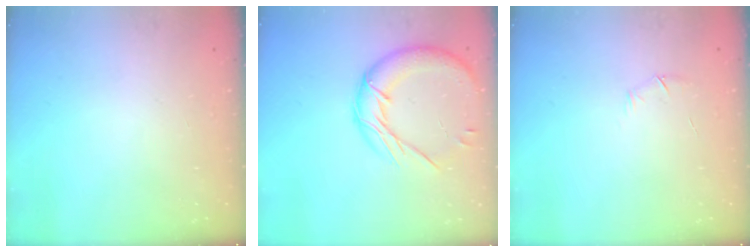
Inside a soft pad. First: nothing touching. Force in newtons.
{"total": 15.4, "press": 15.4, "slide": 1.3}
{"total": 4.1, "press": 4.0, "slide": 0.9}